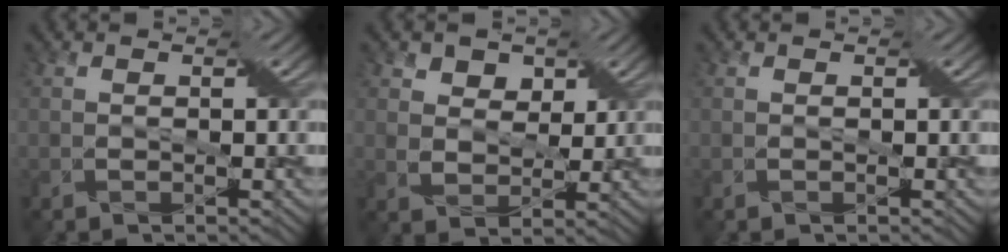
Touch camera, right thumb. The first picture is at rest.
{"total": 4.7, "force": [2.6, 3.4, 1.9], "torque": [-0.049, -0.017, 0.048]}
{"total": 0.0}